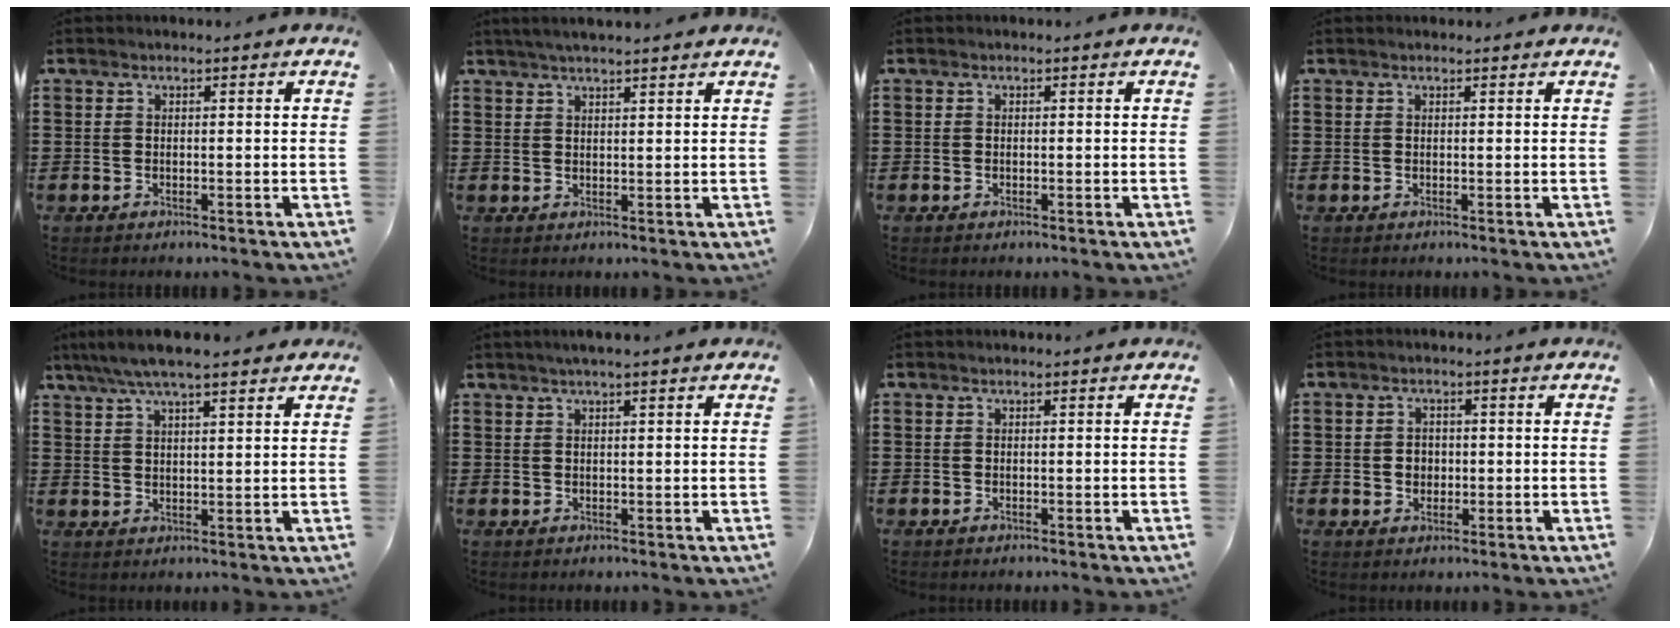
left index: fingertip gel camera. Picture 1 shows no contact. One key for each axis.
{"total": 2.7, "fx": 2.4, "fy": 0.0, "fz": 1.1, "tx": -0.027, "ty": 0.003, "tz": 0.045}
{"total": 0.0}
{"total": 0.5, "fx": 0.4, "fy": 0.2, "fz": 0.2, "tx": -0.006, "ty": 0.001, "tz": 0.009}
{"total": 5.7, "fx": 4.5, "fy": 1.0, "fz": 3.4, "tx": -0.075, "ty": -0.003, "tz": 0.079}
{"total": 1.6, "fx": 1.2, "fy": -0.1, "fz": 1.1, "tx": -0.021, "ty": 0.000, "tz": 0.021}
{"total": 0.0}
{"total": 2.3, "fx": -0.1, "fy": 2.0, "fz": 1.1, "tx": -0.028, "ty": 0.006, "tz": -0.006}